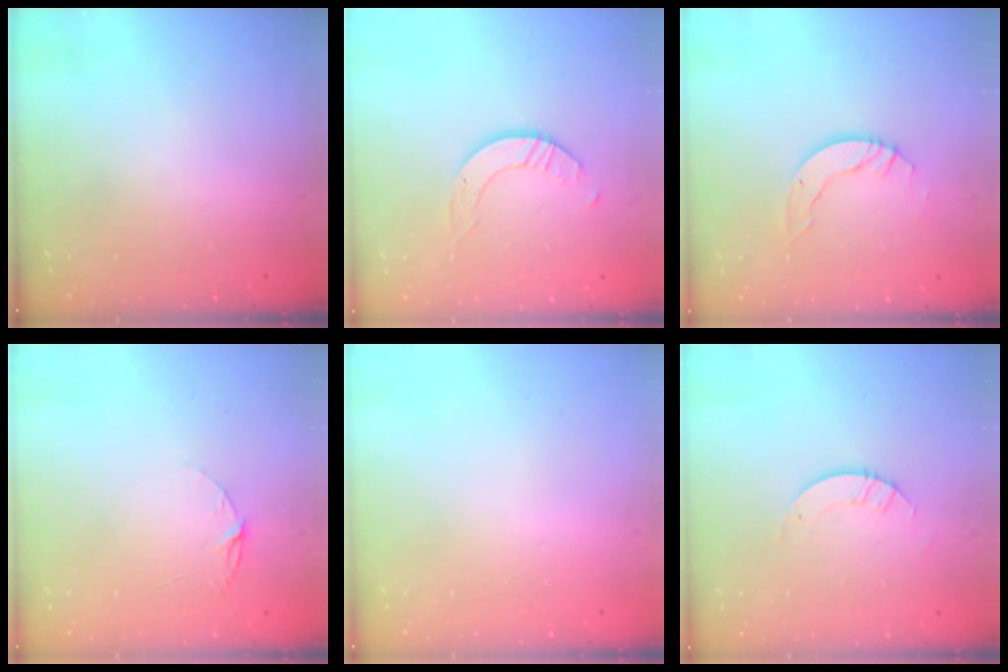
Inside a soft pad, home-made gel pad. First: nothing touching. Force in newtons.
{"total": 2.9, "press": 2.9, "slide": 0.3}
{"total": 4.9, "press": 4.9, "slide": 0.1}
{"total": 4.1, "press": 4.1, "slide": 0.3}
{"total": 0.0}
{"total": 3.2, "press": 3.2, "slide": 0.3}